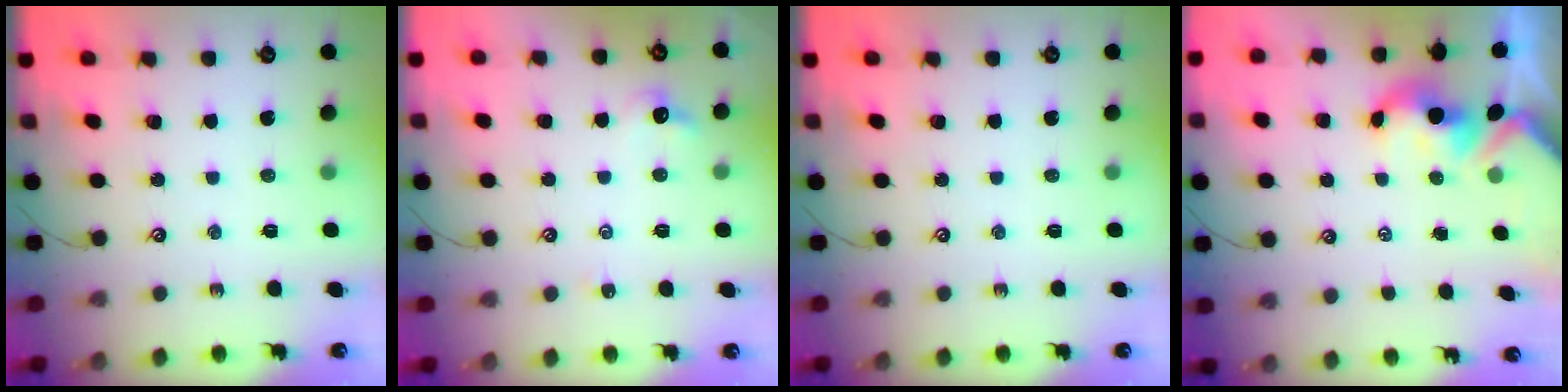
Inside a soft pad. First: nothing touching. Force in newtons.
{"total": 1.5, "press": 1.4, "slide": 0.5}
{"total": 0.0}
{"total": 1.3, "press": 1.2, "slide": 0.6}